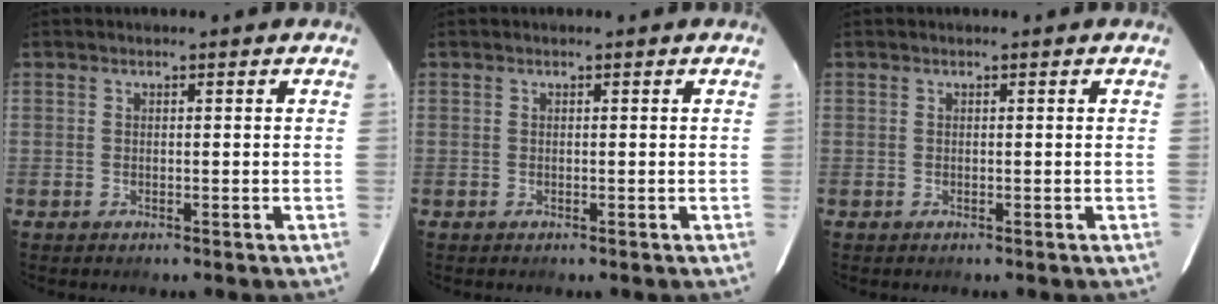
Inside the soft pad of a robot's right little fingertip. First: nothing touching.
{"total": 0.0}
{"total": 0.0}